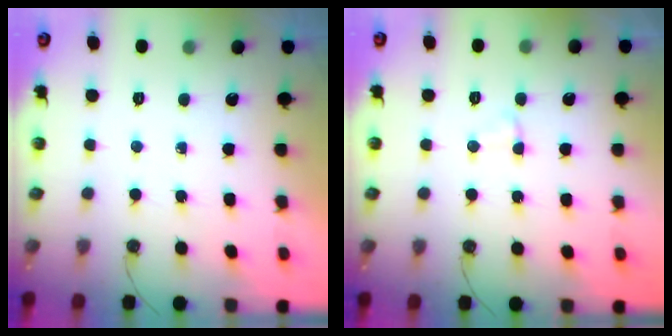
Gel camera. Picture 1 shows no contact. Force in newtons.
{"total": 2.5, "press": 2.5, "slide": 0.4}